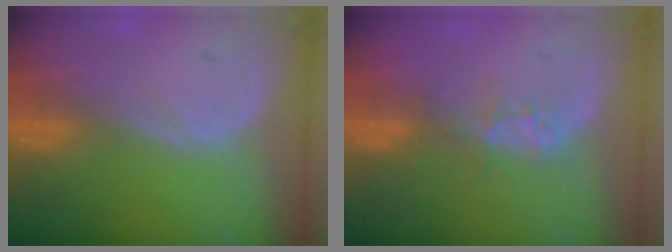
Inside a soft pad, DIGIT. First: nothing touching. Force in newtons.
{"total": 3.7, "press": 3.2, "slide": 1.9}